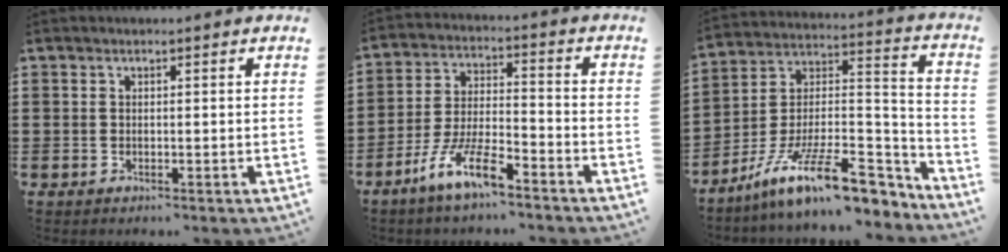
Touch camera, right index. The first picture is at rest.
{"total": 8.6, "force": [-6.5, 1.6, 5.5], "torque": [-0.128, -0.002, -0.128]}
{"total": 15.3, "force": [-10.3, 5.3, 9.9], "torque": [-0.175, 0.031, -0.174]}